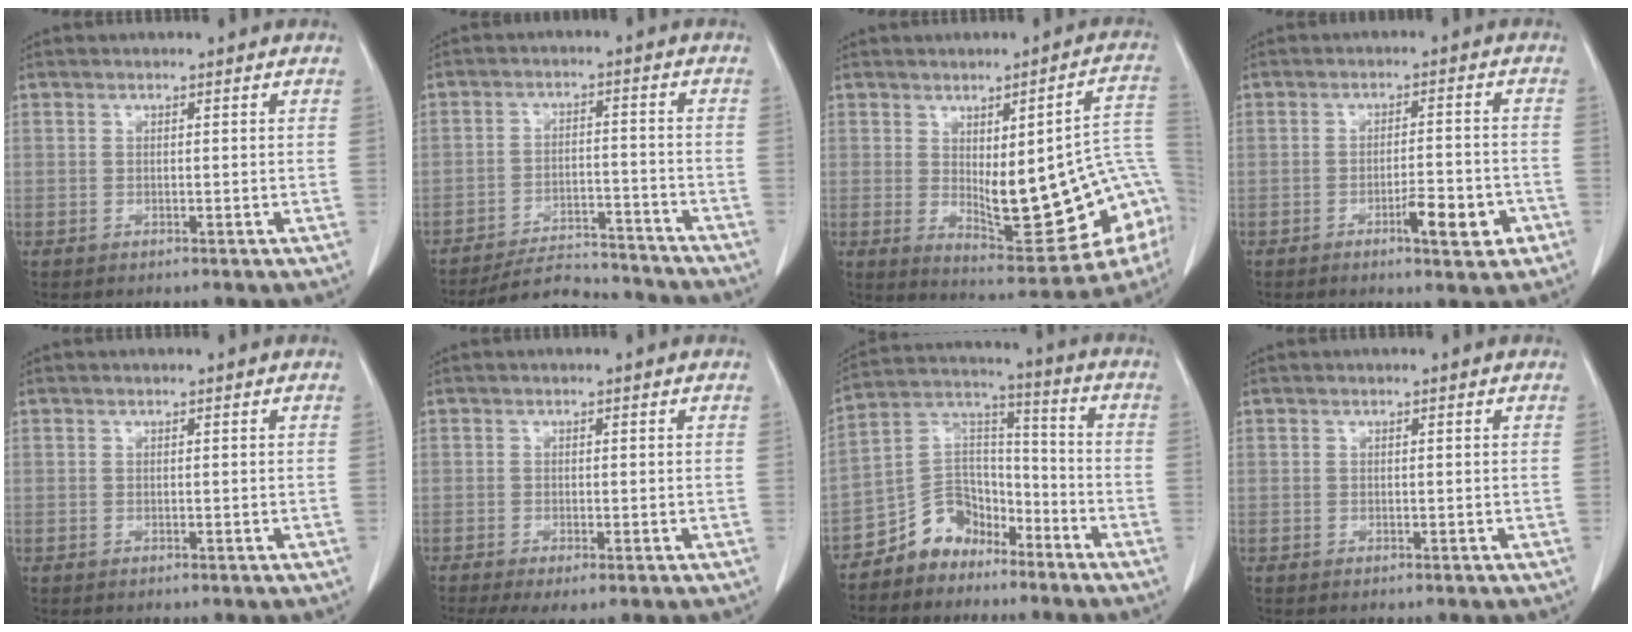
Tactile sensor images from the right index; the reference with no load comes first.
{"total": 9.9, "force": [-9.6, 1.9, 0.9], "torque": [-0.005, 0.011, -0.145]}
{"total": 19.3, "force": [-2.4, 4.9, 18.5], "torque": [-0.175, 0.015, -0.009]}
{"total": 6.2, "force": [-3.1, 1.2, 5.3], "torque": [-0.076, 0.000, -0.040]}
{"total": 0.0}
{"total": 4.9, "force": [-3.1, 1.4, 3.6], "torque": [-0.064, -0.014, -0.053]}
{"total": 9.2, "force": [-6.8, 6.0, 1.8], "torque": [-0.032, 0.053, -0.128]}
{"total": 0.0}